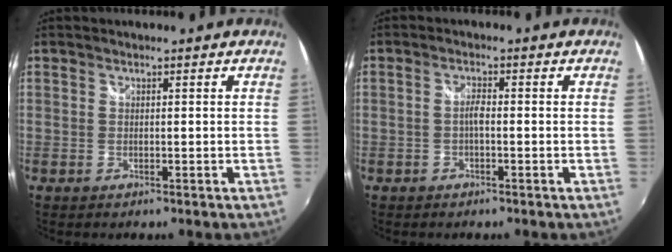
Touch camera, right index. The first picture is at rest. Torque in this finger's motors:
{"motor_torque": [0.32, -0.02, 0.15, 0.04]}